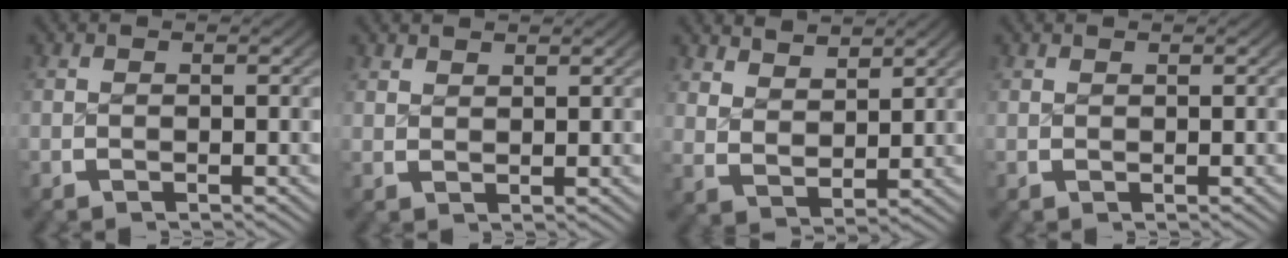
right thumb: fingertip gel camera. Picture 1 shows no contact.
{"total": 1.5, "force": [1.5, 0.2, 0.1], "torque": [0.005, 0.000, 0.034]}
{"total": 3.6, "force": [2.4, 1.9, 1.8], "torque": [-0.034, -0.015, 0.058]}
{"total": 0.5, "force": [0.5, 0.0, 0.0], "torque": [0.004, -0.002, 0.015]}